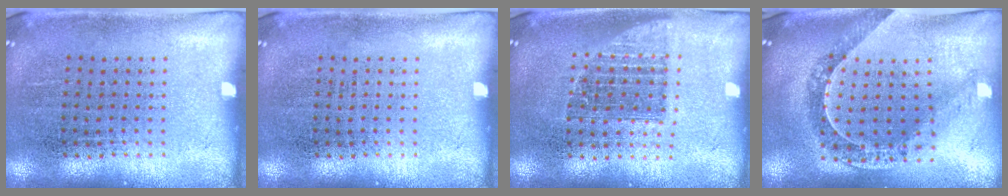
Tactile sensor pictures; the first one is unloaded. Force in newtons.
{"total": 0.0}
{"total": 1.3, "press": 1.1, "slide": 0.7}
{"total": 1.1, "press": 1.1, "slide": 0.2}